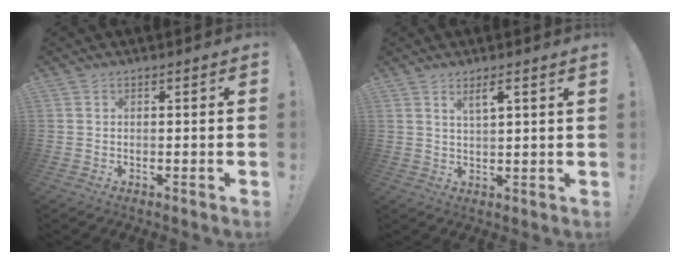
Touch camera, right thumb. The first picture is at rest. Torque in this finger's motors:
{"motor_torque": [-0.02, 0.02, 0.23, 0.31, 0.02]}